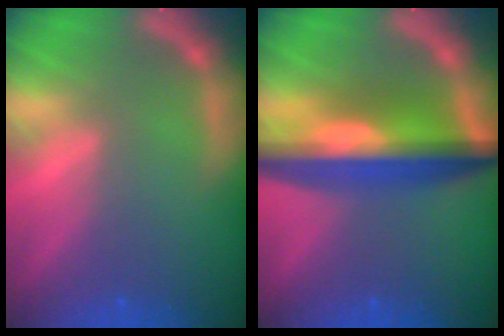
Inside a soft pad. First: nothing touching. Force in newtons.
{"total": 10.0}